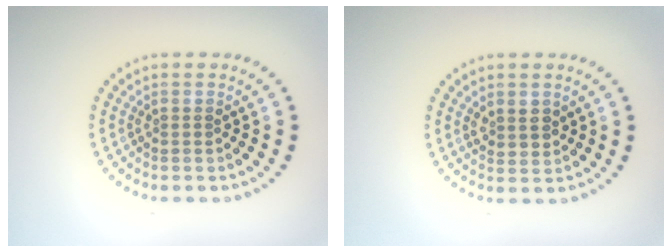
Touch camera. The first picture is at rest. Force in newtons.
{"total": 1.7, "press": 1.6, "slide": 0.7}